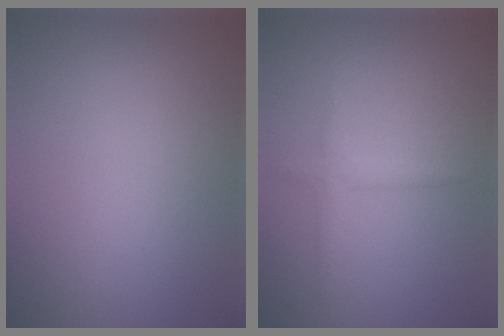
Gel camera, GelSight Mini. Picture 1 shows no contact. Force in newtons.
{"total": 1.4, "press": 1.4, "slide": 0.0}